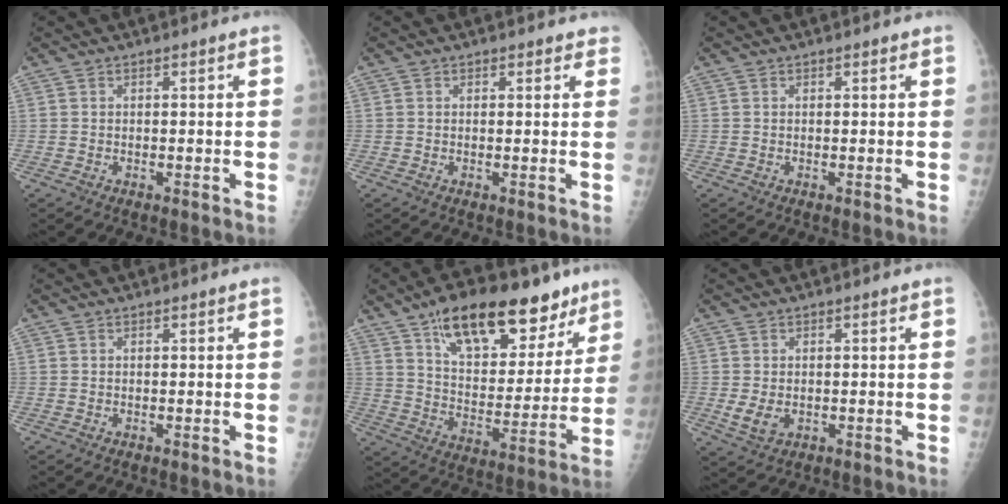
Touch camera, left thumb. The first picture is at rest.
{"total": 1.5, "force": [1.1, 1.0, 0.1], "torque": [0.021, -0.003, 0.005]}
{"total": 0.0}
{"total": 0.0}
{"total": 24.1, "force": [15.2, 11.0, 15.2], "torque": [-0.186, -0.041, 0.240]}
{"total": 3.6, "force": [-0.4, 2.5, 2.5], "torque": [-0.045, -0.007, 0.001]}